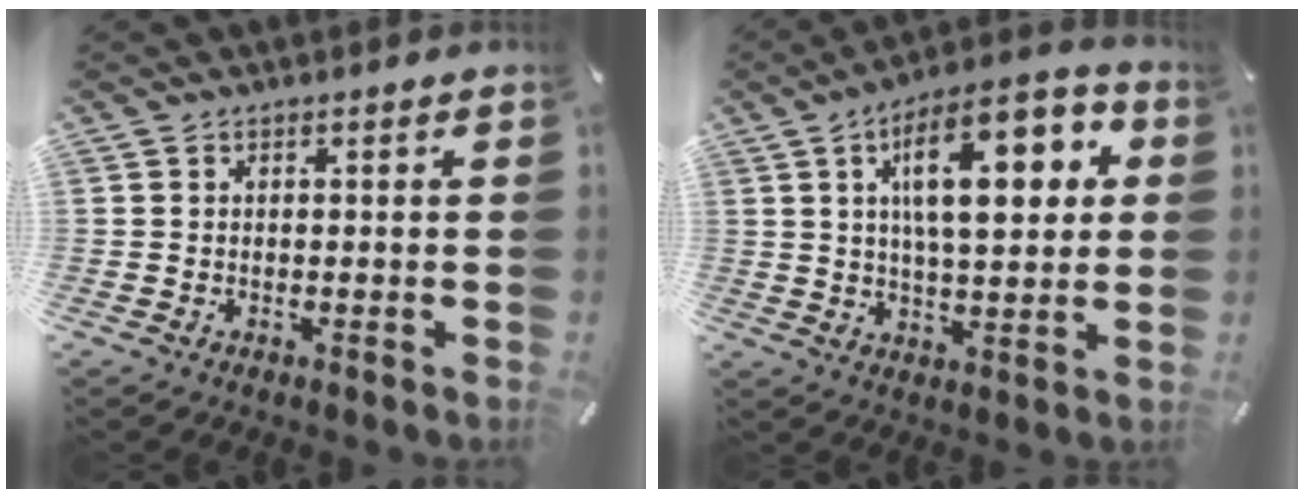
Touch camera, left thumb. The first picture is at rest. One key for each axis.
{"total": 18.0, "fx": 6.1, "fy": 7.3, "fz": 15.3, "tx": -0.243, "ty": -0.006, "tz": 0.090}